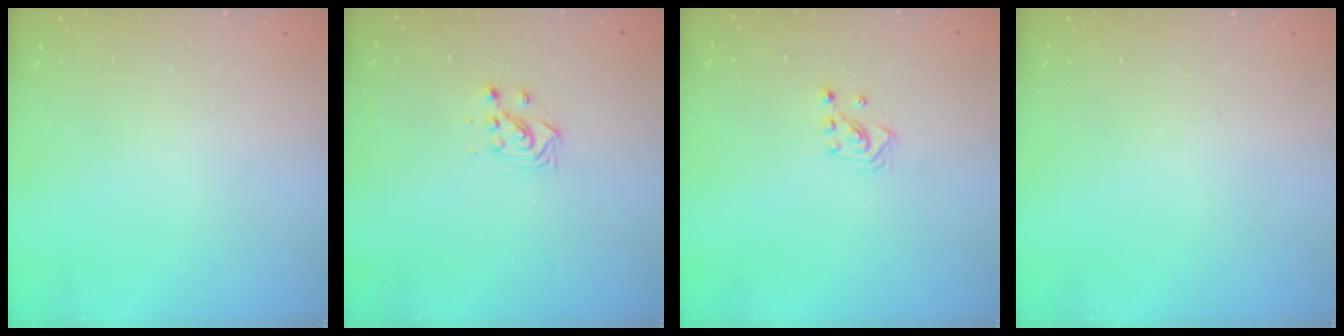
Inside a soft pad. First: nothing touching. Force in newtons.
{"total": 2.9, "press": 2.9, "slide": 0.3}
{"total": 2.6, "press": 2.6, "slide": 0.3}
{"total": 0.0}